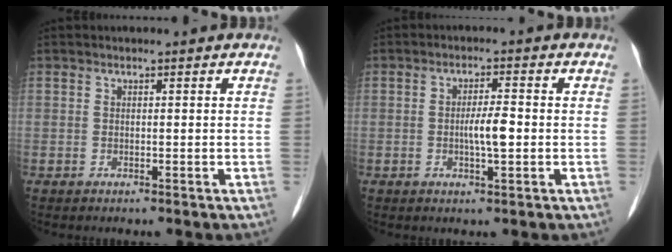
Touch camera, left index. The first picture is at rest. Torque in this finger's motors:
{"motor_torque": [0.85, 0.17, 0.19, 0.06]}